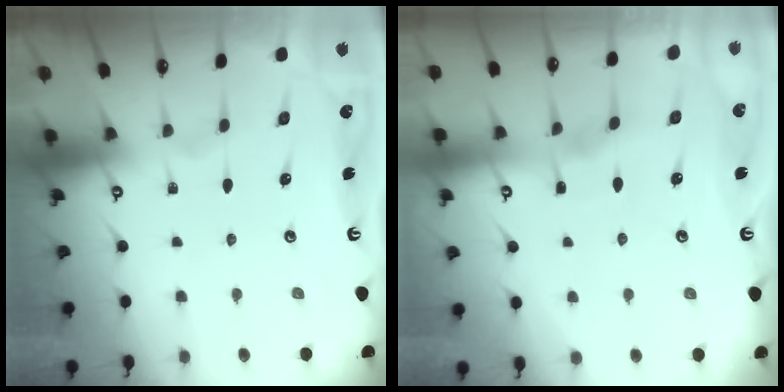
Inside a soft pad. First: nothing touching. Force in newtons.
{"total": 2.9, "press": 2.9, "slide": 0.3}